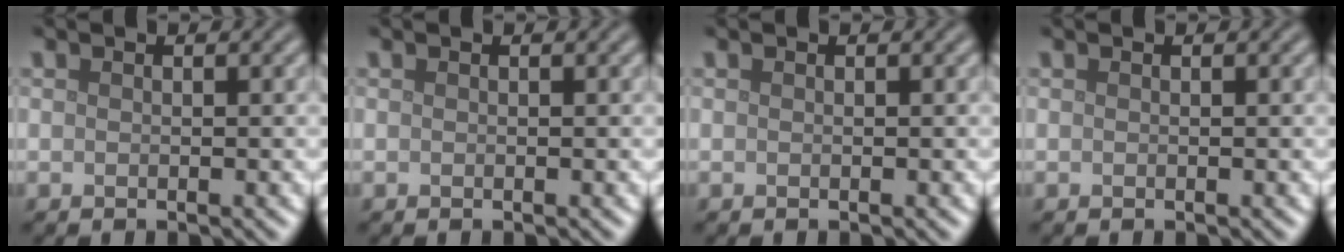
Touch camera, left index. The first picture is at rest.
{"total": 0.0}
{"total": 0.0}
{"total": 0.0}